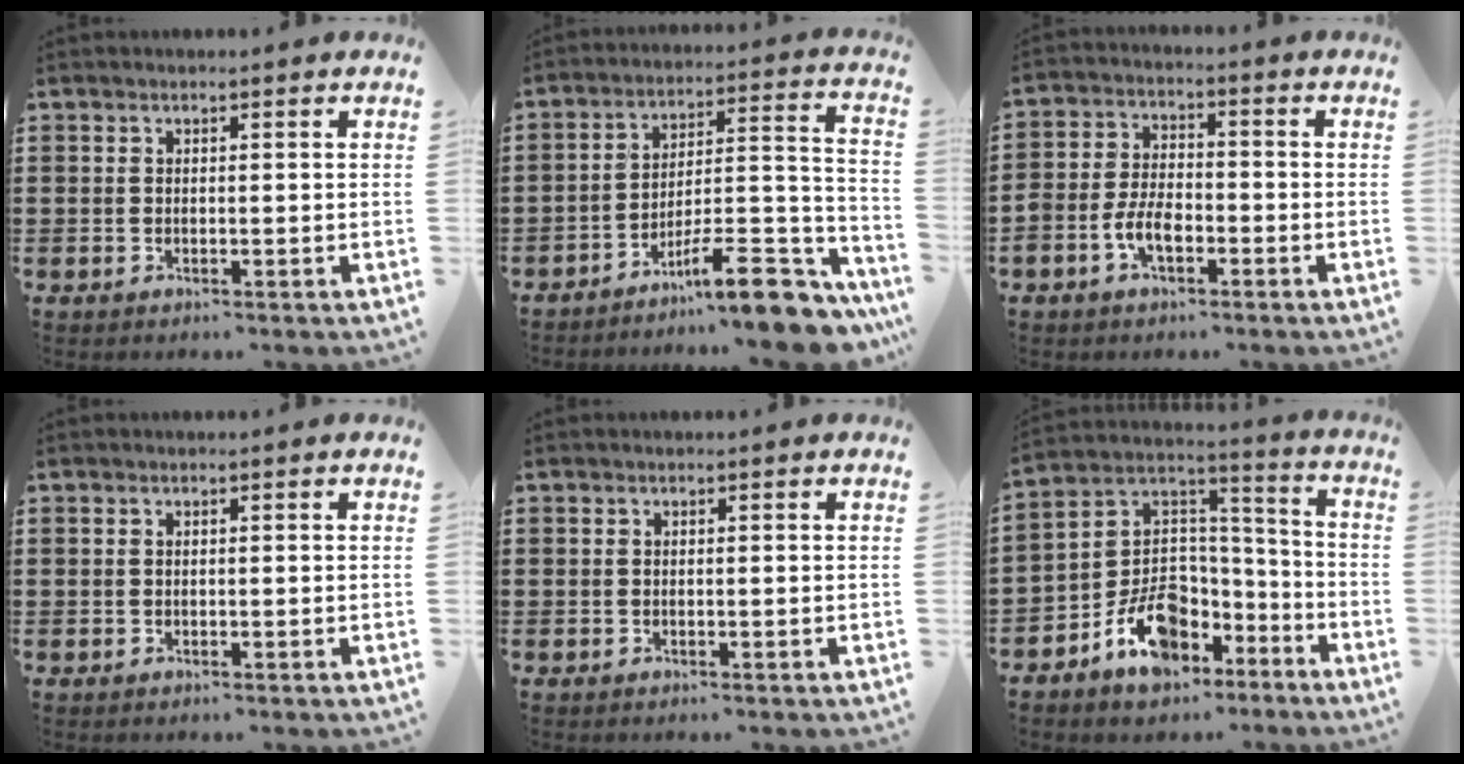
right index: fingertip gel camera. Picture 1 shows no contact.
{"total": 12.3, "force": [-9.4, 2.2, 7.6], "torque": [-0.099, 0.031, -0.167]}
{"total": 4.9, "force": [-2.4, 2.6, 3.4], "torque": [-0.087, 0.001, -0.052]}
{"total": 0.0}
{"total": 0.0}
{"total": 11.7, "force": [-6.9, 8.0, 5.0], "torque": [-0.100, 0.026, -0.123]}